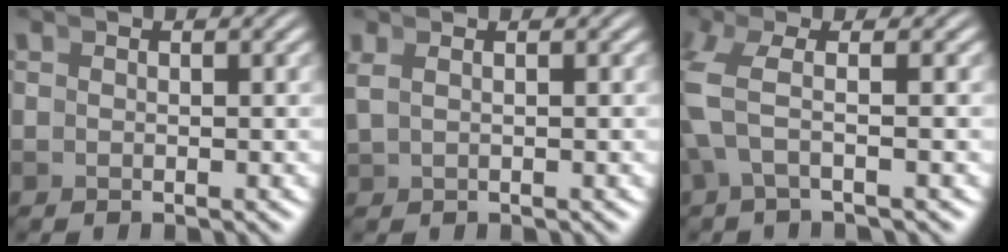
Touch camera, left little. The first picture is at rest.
{"total": 0.9, "force": [0.4, 0.2, 0.7], "torque": [-0.020, 0.010, 0.013]}
{"total": 3.3, "force": [0.4, 1.2, 3.1], "torque": [-0.071, 0.011, 0.000]}